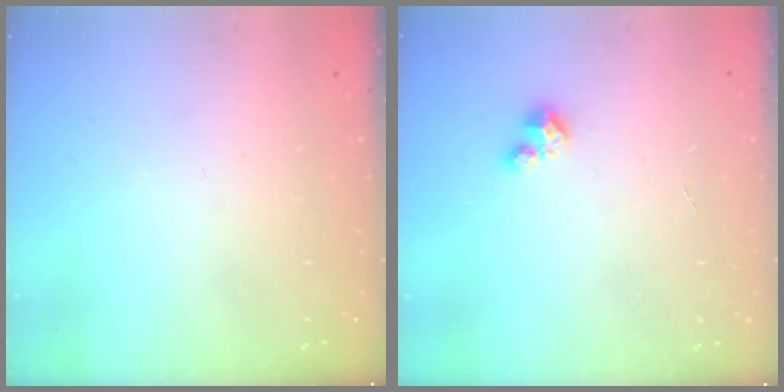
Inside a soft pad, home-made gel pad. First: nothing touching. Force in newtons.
{"total": 1.7, "press": 1.6, "slide": 0.2}